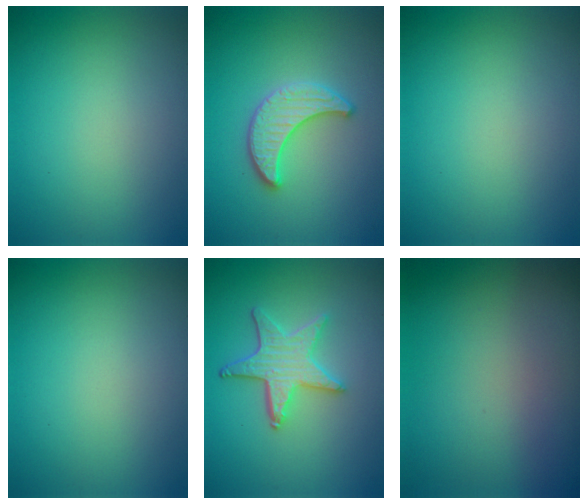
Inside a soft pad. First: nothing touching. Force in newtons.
{"total": 3.2, "press": 3.2, "slide": 0.3}
{"total": 0.0}
{"total": 0.0}
{"total": 4.3, "press": 3.7, "slide": 2.3}
{"total": 0.0}